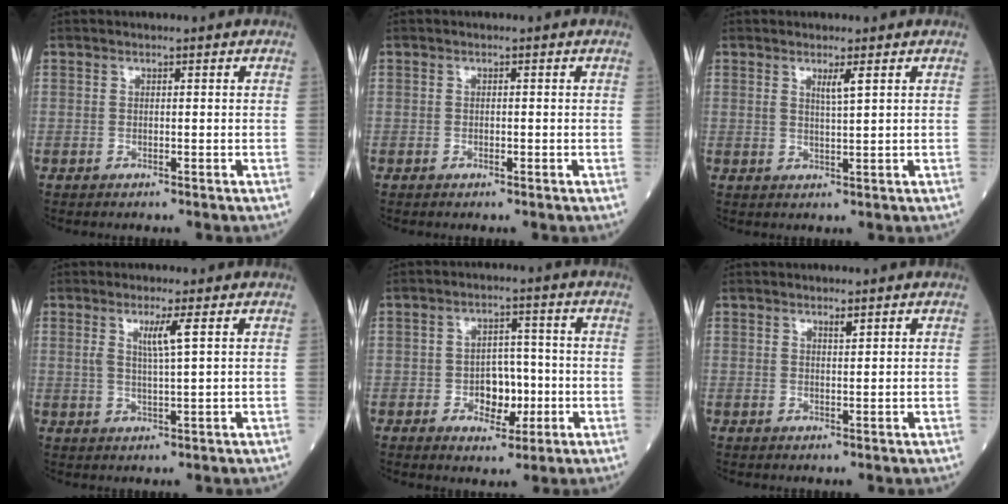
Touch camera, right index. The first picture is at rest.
{"total": 0.7, "force": [-0.3, 0.3, 0.6], "torque": [-0.013, -0.001, -0.004]}
{"total": 2.2, "force": [1.2, -0.2, 1.9], "torque": [-0.038, -0.006, 0.020]}
{"total": 4.2, "force": [1.6, -0.5, 3.9], "torque": [-0.076, -0.005, 0.028]}
{"total": 6.0, "force": [-1.4, 3.8, 4.4], "torque": [-0.063, 0.010, -0.018]}
{"total": 1.0, "force": [0.8, 0.1, 0.6], "torque": [-0.012, -0.003, 0.014]}